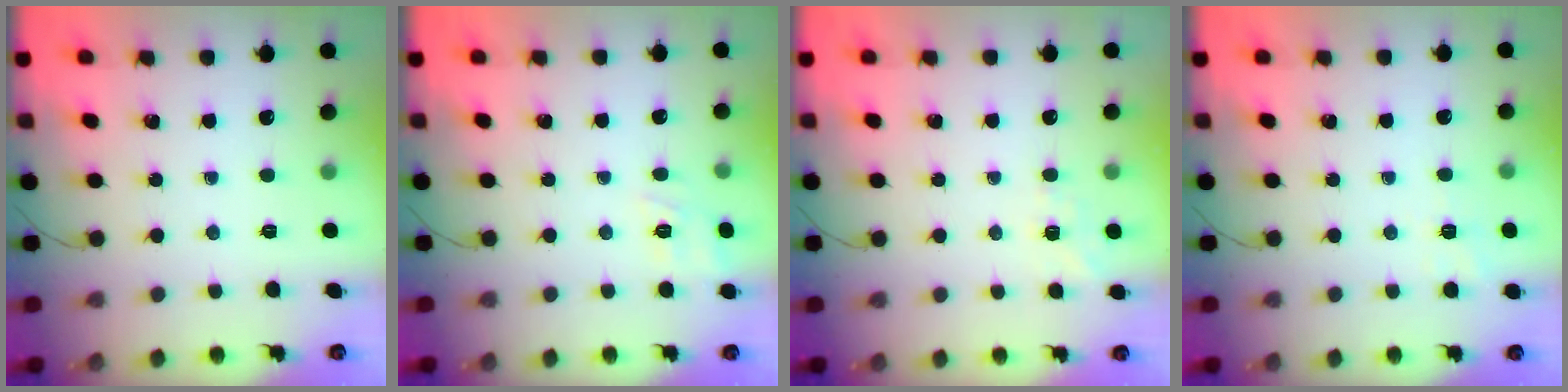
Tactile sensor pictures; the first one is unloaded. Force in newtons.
{"total": 10.0, "press": 9.9, "slide": 1.7}
{"total": 6.6, "press": 6.4, "slide": 1.7}
{"total": 2.4, "press": 1.2, "slide": 2.0}